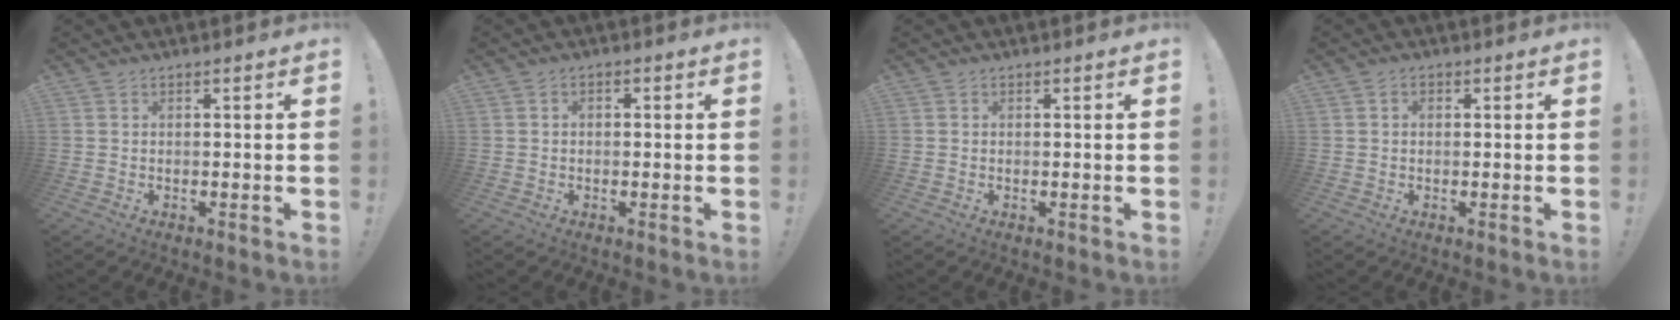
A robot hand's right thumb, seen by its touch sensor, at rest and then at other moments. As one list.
[{"total": 1.3, "force": [-0.7, 0.9, 0.8], "torque": [-0.012, 0.005, -0.012]}, {"total": 0.0}, {"total": 1.3, "force": [0.0, 1.0, 0.8], "torque": [-0.010, 0.003, -0.002]}]